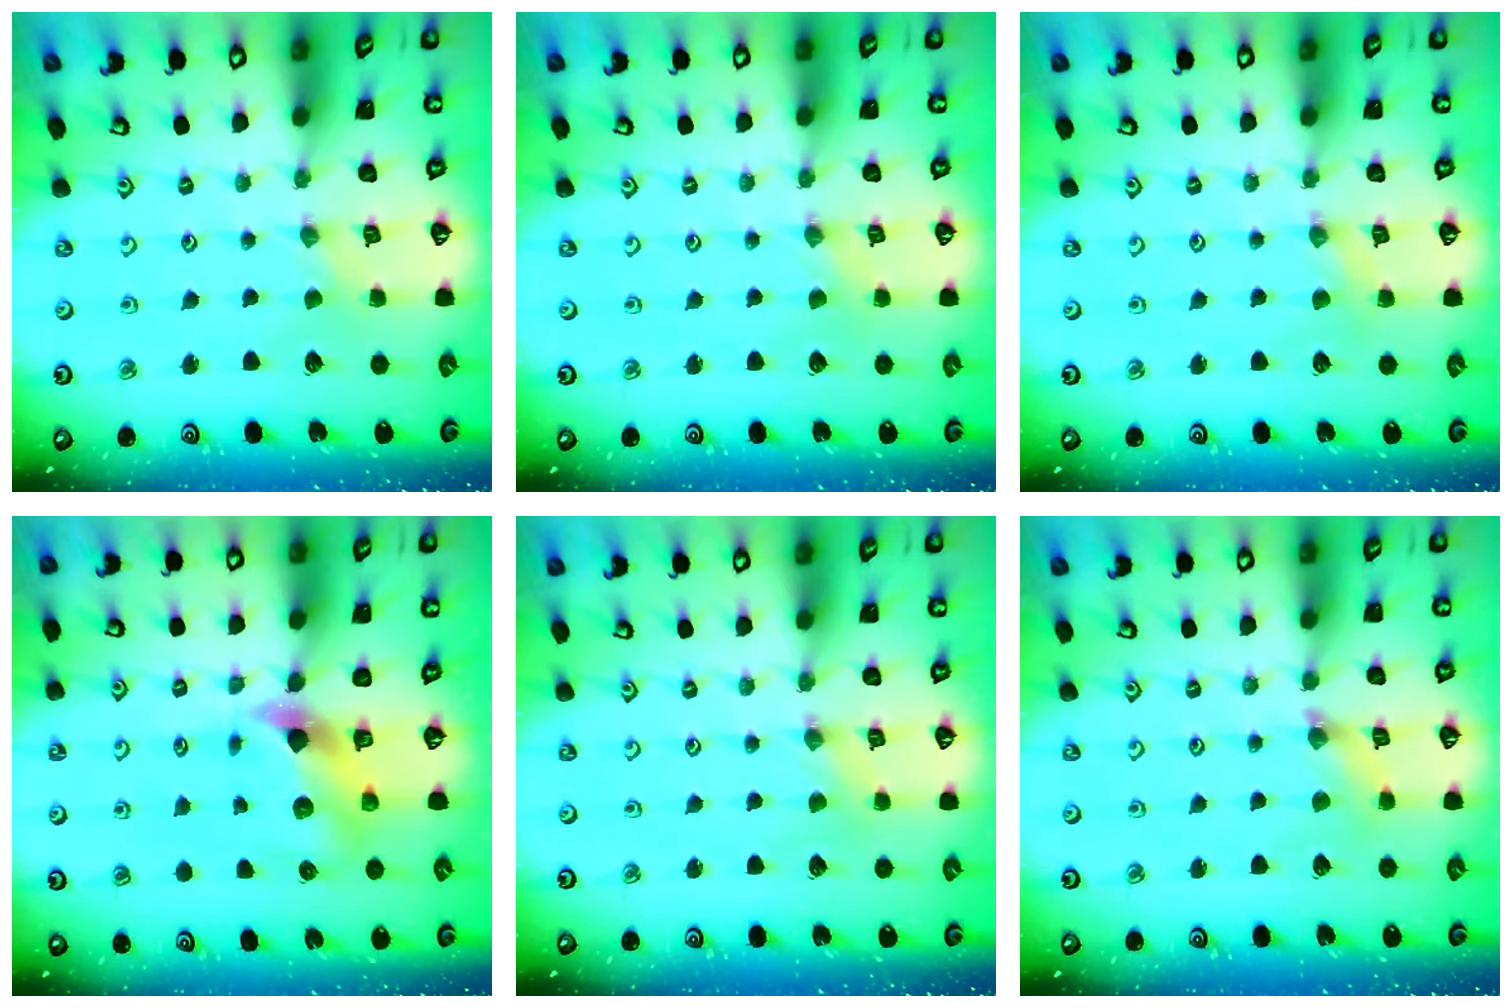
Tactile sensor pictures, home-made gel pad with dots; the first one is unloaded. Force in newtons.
{"total": 0.0}
{"total": 2.3, "press": 2.3, "slide": 0.3}
{"total": 7.5, "press": 7.4, "slide": 1.0}
{"total": 0.0}
{"total": 2.2, "press": 2.2, "slide": 0.4}